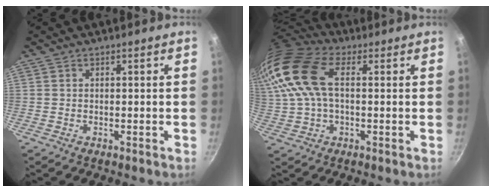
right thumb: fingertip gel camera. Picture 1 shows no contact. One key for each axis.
{"total": 17.5, "fx": 4.2, "fy": 10.4, "fz": 13.5, "tx": -0.283, "ty": 0.023, "tz": 0.073}